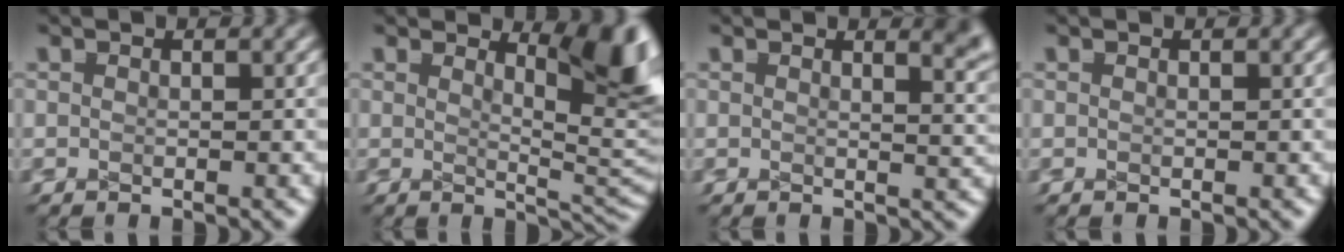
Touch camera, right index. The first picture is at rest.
{"total": 6.2, "force": [1.6, 1.3, 5.8], "torque": [-0.031, -0.001, 0.028]}
{"total": 3.6, "force": [2.4, 0.9, 2.5], "torque": [-0.019, 0.002, 0.032]}
{"total": 0.0}